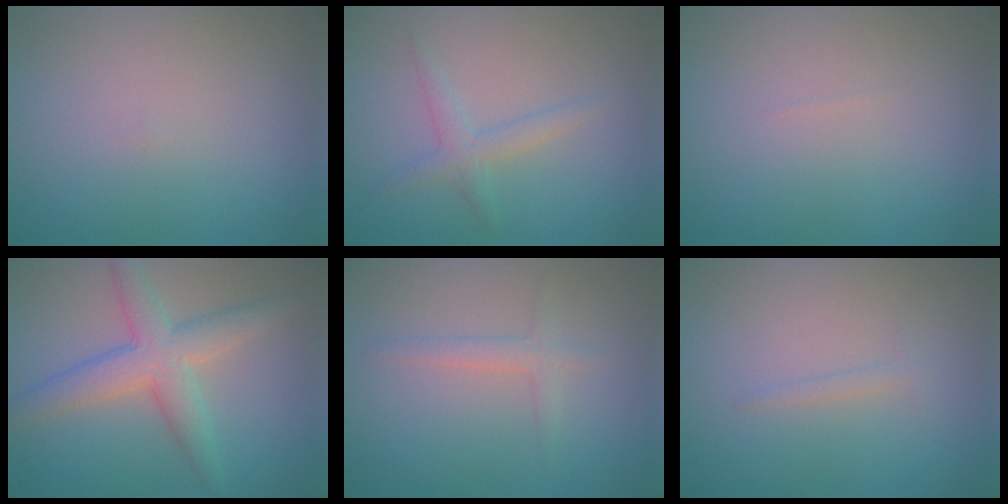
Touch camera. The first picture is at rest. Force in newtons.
{"total": 1.8, "press": 1.8, "slide": 0.0}
{"total": 0.0}
{"total": 4.9, "press": 4.9, "slide": 0.1}
{"total": 1.6, "press": 1.6, "slide": 0.1}
{"total": 0.7, "press": 0.7, "slide": 0.1}